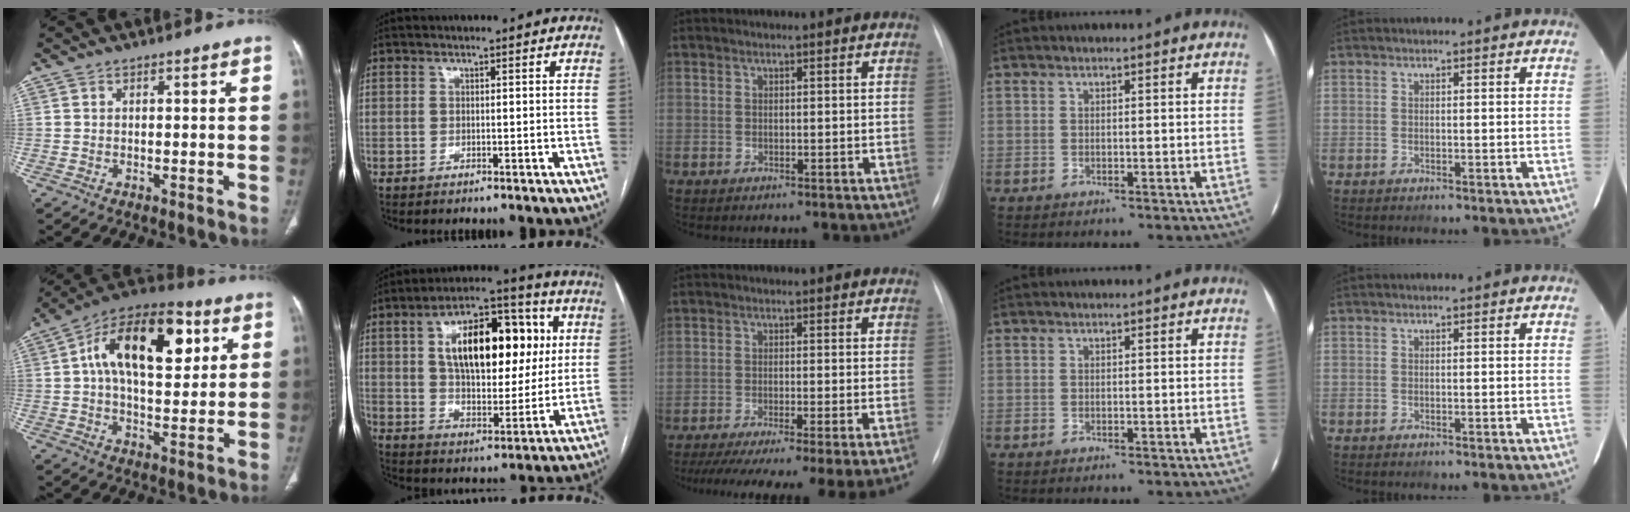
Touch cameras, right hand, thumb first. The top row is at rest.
{"thumb": {"total": 21.2, "force": [6.1, 11.1, 17.0], "torque": [-0.241, 0.010, 0.085]}, "index": {"total": 18.5, "force": [4.9, 8.8, 15.5], "torque": [-0.250, 0.035, 0.078]}, "middle": {"total": 19.5, "force": [-16.8, -1.4, 9.8], "torque": [-0.106, -0.049, -0.231]}}